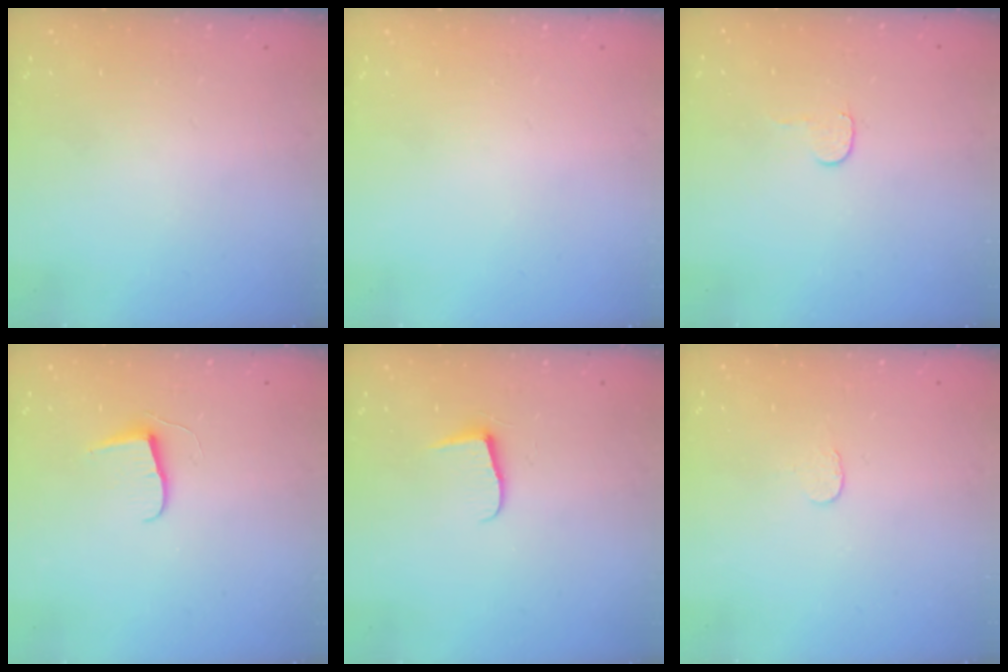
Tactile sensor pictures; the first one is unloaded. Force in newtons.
{"total": 0.0}
{"total": 4.0, "press": 4.0, "slide": 0.4}
{"total": 6.8, "press": 6.8, "slide": 0.5}
{"total": 5.9, "press": 5.9, "slide": 0.6}
{"total": 3.2, "press": 3.1, "slide": 0.3}